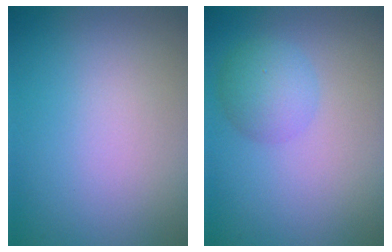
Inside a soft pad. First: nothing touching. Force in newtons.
{"total": 3.0, "press": 2.9, "slide": 0.2}